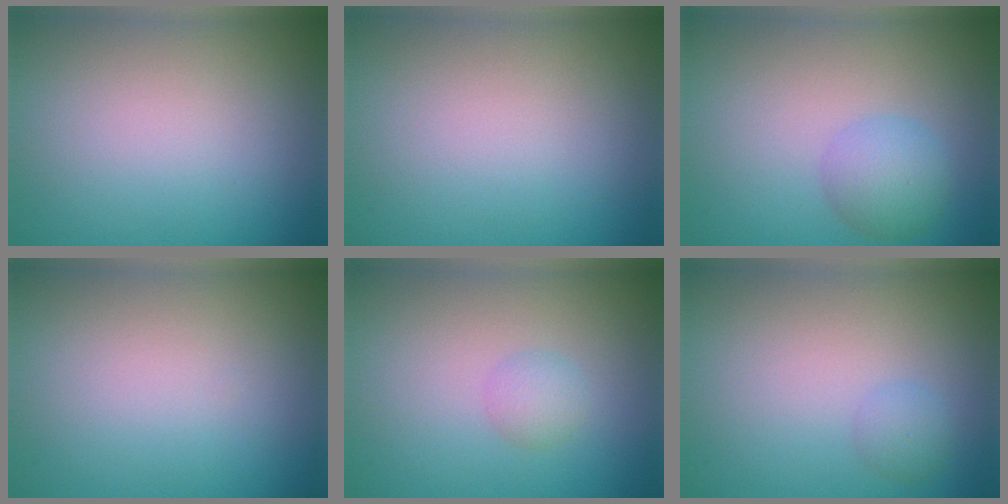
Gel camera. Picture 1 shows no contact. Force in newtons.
{"total": 0.0}
{"total": 3.0, "press": 2.9, "slide": 0.2}
{"total": 0.0}
{"total": 1.5, "press": 1.5, "slide": 0.1}
{"total": 1.3, "press": 1.2, "slide": 0.1}